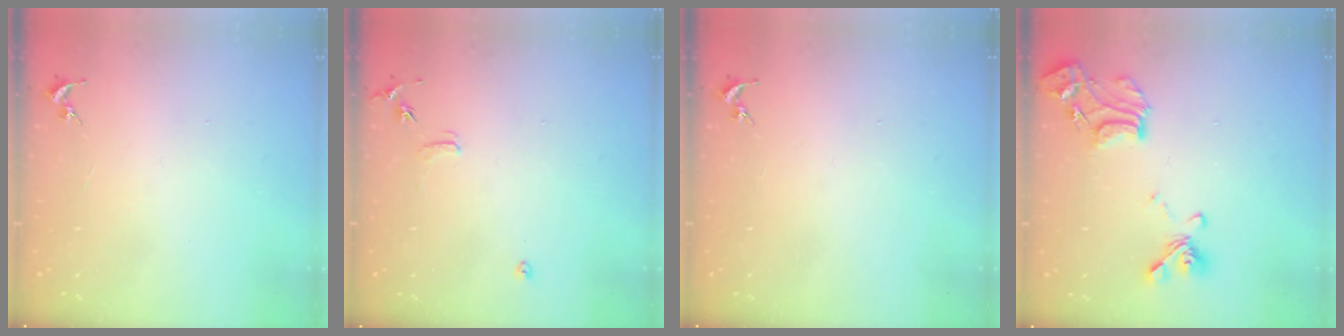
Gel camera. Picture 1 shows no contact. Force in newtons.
{"total": 6.9, "press": 6.9, "slide": 0.7}
{"total": 0.0}
{"total": 16.4, "press": 16.4, "slide": 1.4}